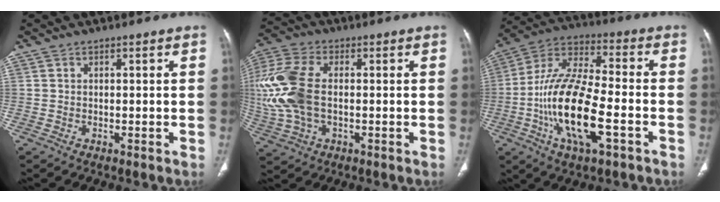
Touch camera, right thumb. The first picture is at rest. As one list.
[{"total": 15.0, "force": [0.1, 8.9, 12.1], "torque": [-0.296, 0.010, 0.003]}, {"total": 19.2, "force": [-5.4, 7.1, 17.0], "torque": [-0.334, 0.027, -0.098]}]